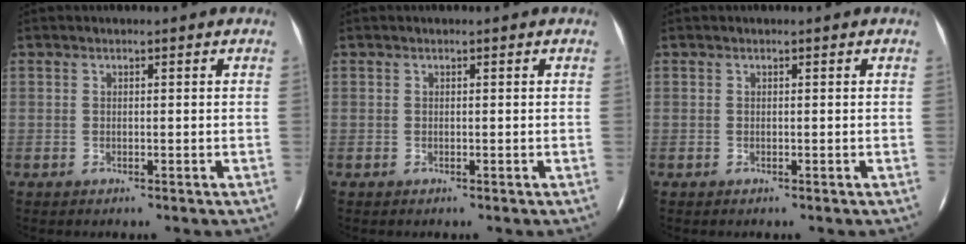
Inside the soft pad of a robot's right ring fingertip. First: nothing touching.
{"total": 0.0}
{"total": 0.0}